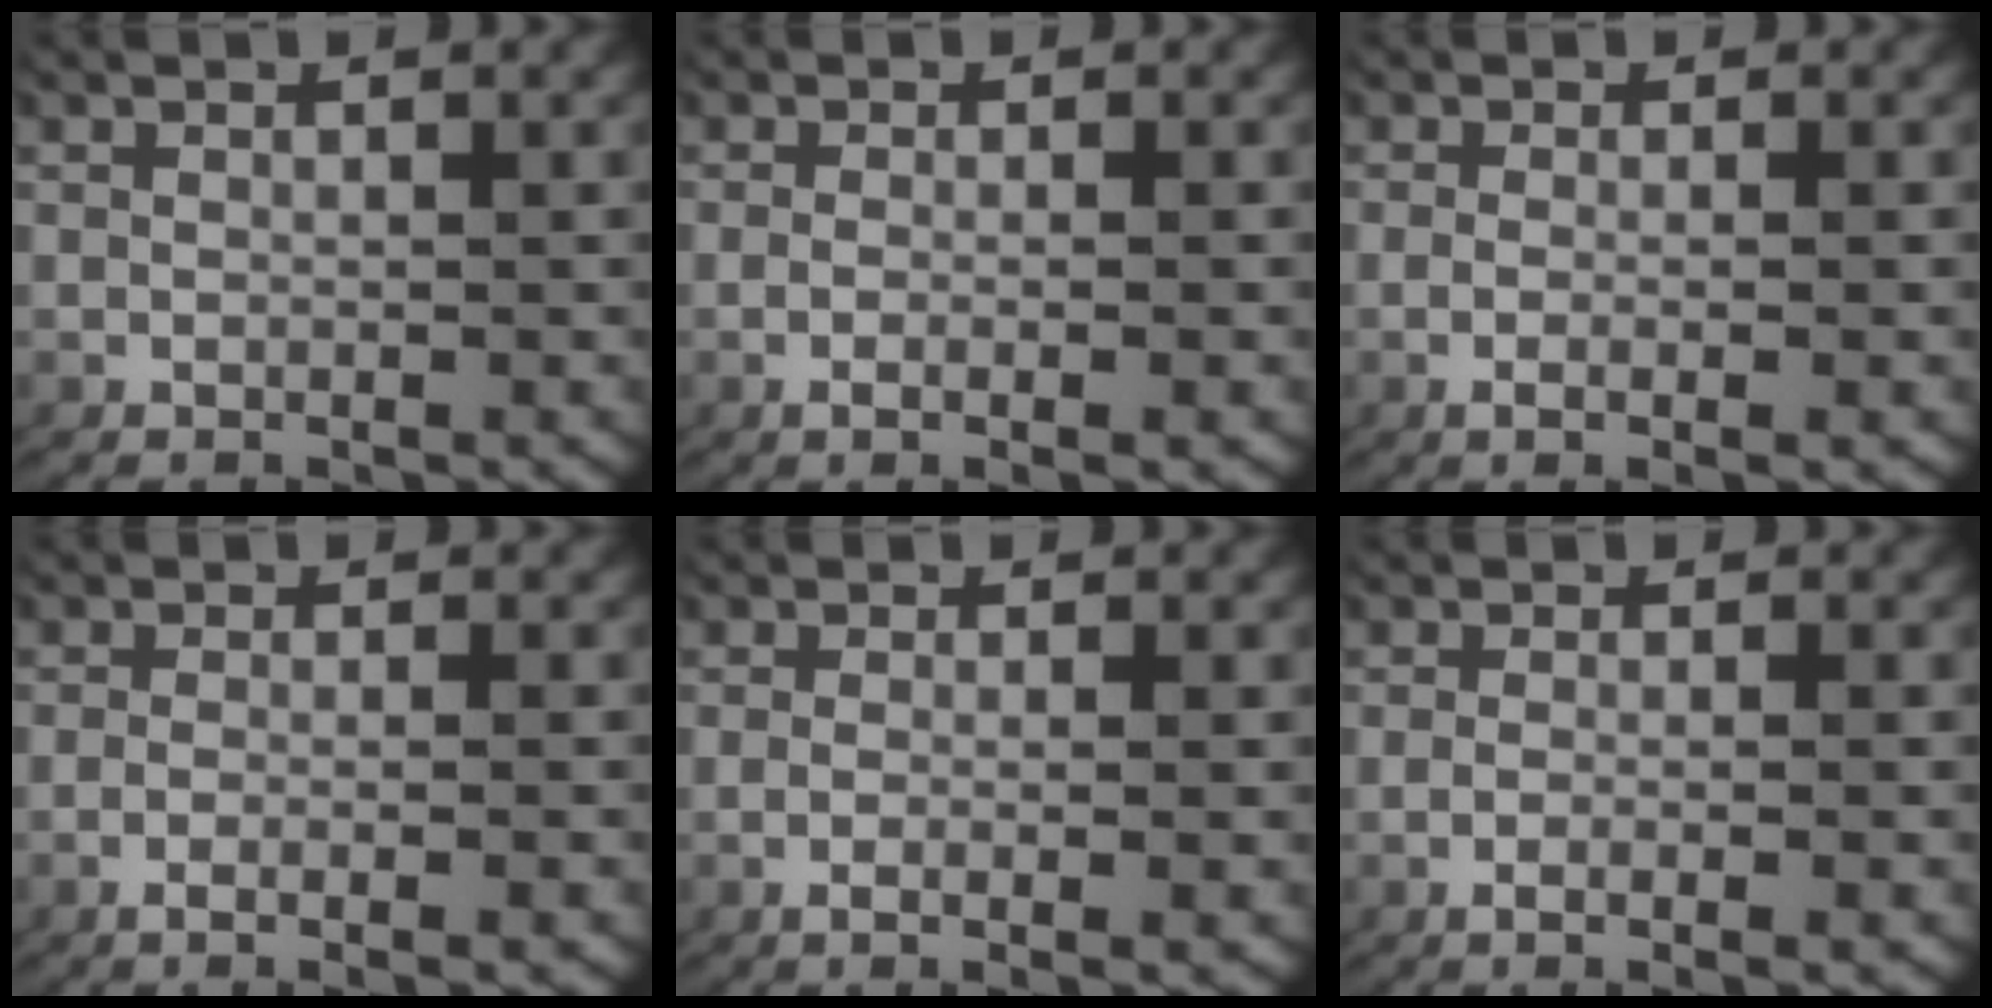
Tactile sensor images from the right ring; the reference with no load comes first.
{"total": 2.2, "force": [-0.9, 0.3, 2.0], "torque": [-0.043, -0.008, -0.011]}
{"total": 2.5, "force": [-0.8, 0.3, 2.3], "torque": [-0.047, -0.009, -0.008]}
{"total": 2.8, "force": [-1.5, 0.3, 2.3], "torque": [-0.049, -0.008, -0.023]}
{"total": 2.6, "force": [-1.0, 0.3, 2.4], "torque": [-0.049, -0.010, -0.012]}
{"total": 2.4, "force": [-1.2, 0.3, 2.1], "torque": [-0.045, -0.006, -0.017]}